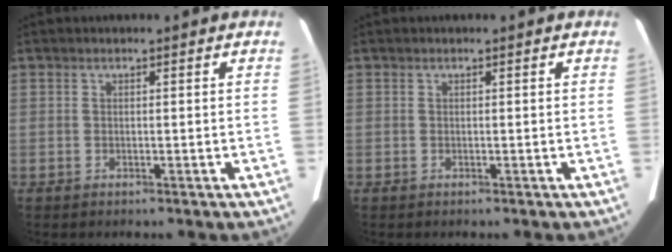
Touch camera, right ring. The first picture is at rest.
{"total": 0.0}